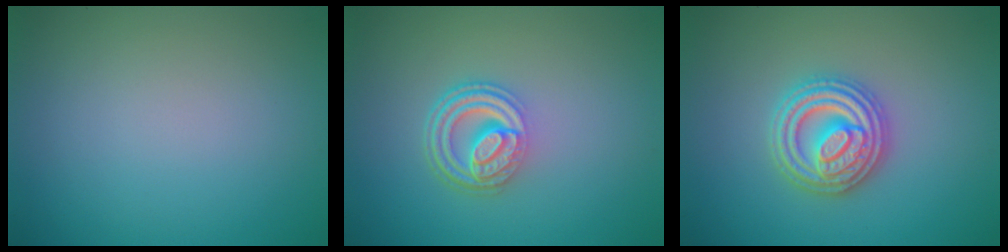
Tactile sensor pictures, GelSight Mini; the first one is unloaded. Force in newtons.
{"total": 4.6, "press": 3.4, "slide": 3.1}
{"total": 4.9, "press": 4.8, "slide": 0.7}